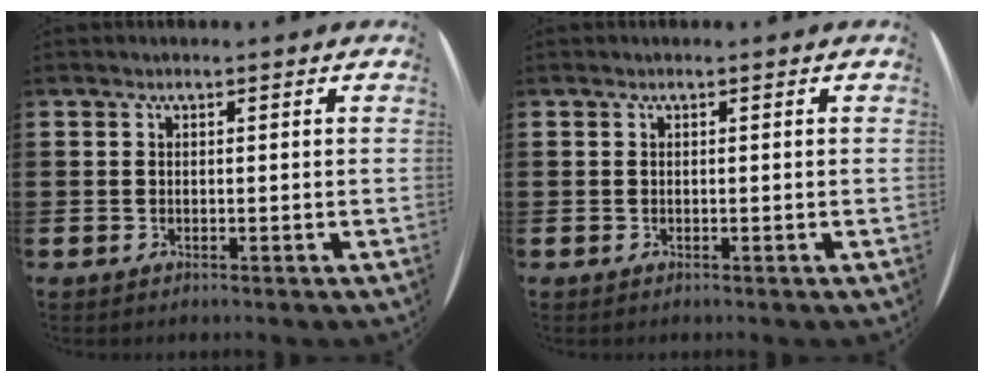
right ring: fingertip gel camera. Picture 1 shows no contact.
{"total": 0.0}